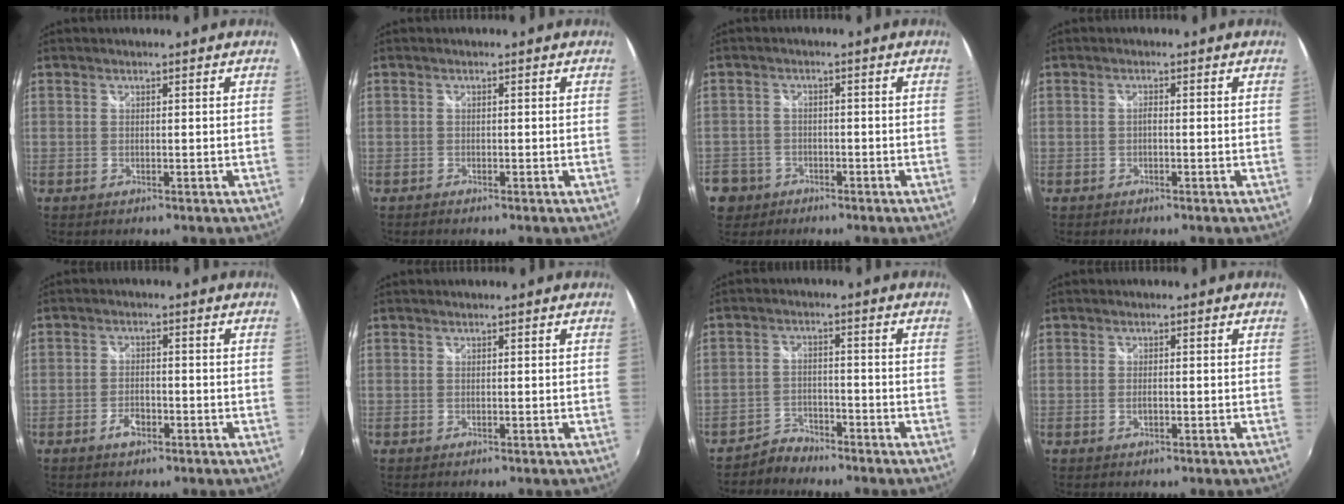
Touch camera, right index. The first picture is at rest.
{"total": 0.6, "force": [-0.6, 0.2, 0.2], "torque": [-0.007, -0.003, -0.012]}
{"total": 3.8, "force": [-1.3, 3.5, 0.7], "torque": [-0.024, 0.009, -0.011]}
{"total": 0.7, "force": [-0.3, 0.2, 0.6], "torque": [-0.013, 0.003, -0.006]}
{"total": 3.5, "force": [-2.0, 1.8, 2.3], "torque": [-0.049, -0.001, -0.036]}
{"total": 0.0}
{"total": 4.3, "force": [-4.0, 1.6, 0.3], "torque": [-0.014, 0.009, -0.074]}
{"total": 1.2, "force": [-0.4, 0.6, 1.0], "torque": [-0.020, -0.002, -0.006]}